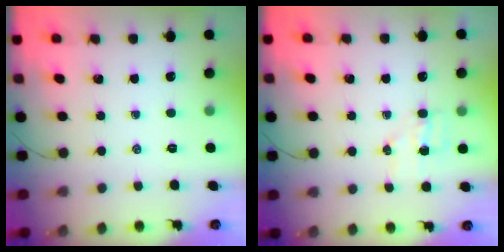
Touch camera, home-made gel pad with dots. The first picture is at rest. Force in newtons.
{"total": 5.6, "press": 5.5, "slide": 1.2}